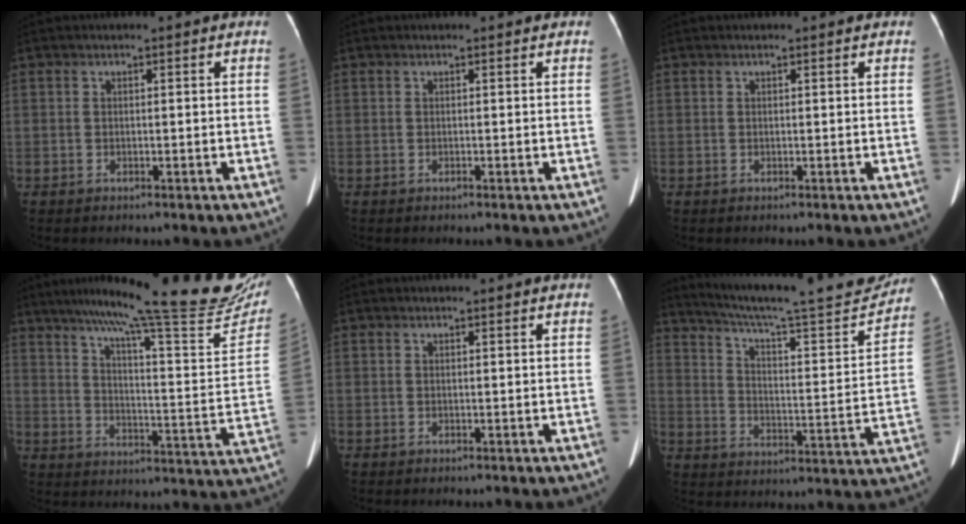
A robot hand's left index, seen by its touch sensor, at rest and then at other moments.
{"total": 0.0}
{"total": 0.0}
{"total": 28.2, "force": [23.5, 1.5, 15.4], "torque": [-0.235, -0.062, 0.301]}
{"total": 1.2, "force": [1.2, -0.1, 0.2], "torque": [-0.012, 0.003, 0.010]}
{"total": 24.6, "force": [22.4, 2.2, 10.0], "torque": [-0.157, -0.048, 0.295]}